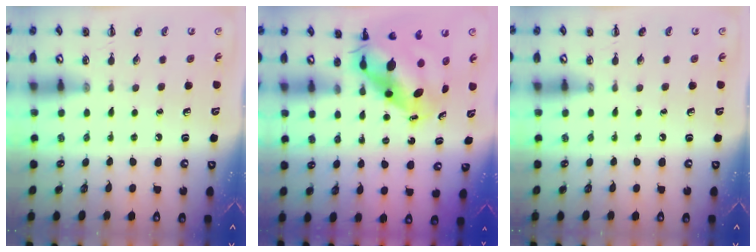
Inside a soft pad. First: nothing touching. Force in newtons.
{"total": 8.7, "press": 8.4, "slide": 2.2}
{"total": 0.0}